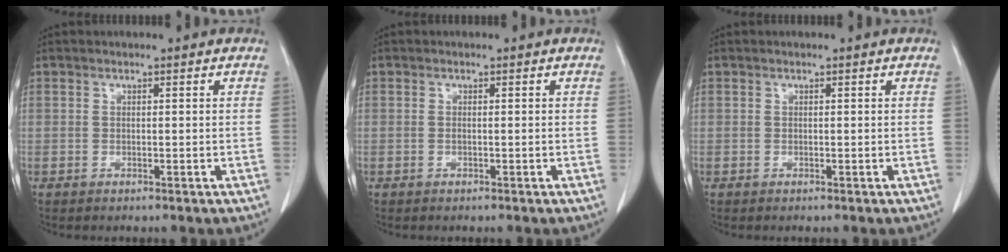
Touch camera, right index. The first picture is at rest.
{"total": 0.5, "force": [-0.1, 0.0, 0.5], "torque": [-0.012, -0.001, 0.000]}
{"total": 0.0}